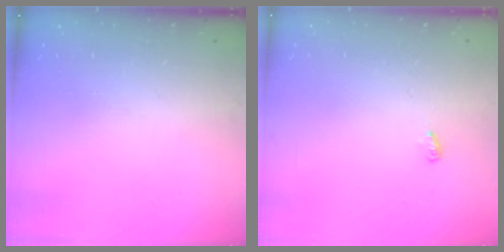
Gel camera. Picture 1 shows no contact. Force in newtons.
{"total": 3.6, "press": 3.6, "slide": 0.4}